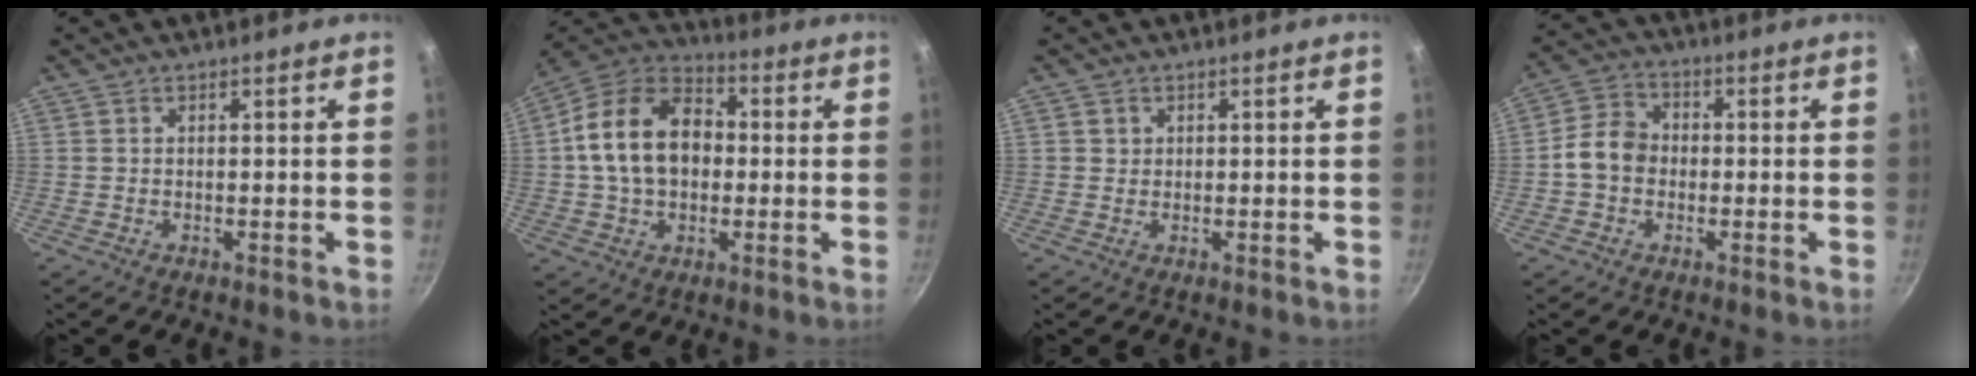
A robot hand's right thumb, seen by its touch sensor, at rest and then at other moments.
{"total": 17.1, "force": [0.8, 12.2, 11.9], "torque": [-0.181, 0.032, 0.000]}
{"total": 1.3, "force": [0.4, 1.2, 0.2], "torque": [0.006, 0.003, 0.005]}
{"total": 7.0, "force": [-0.9, 5.7, 3.9], "torque": [-0.048, 0.022, -0.032]}